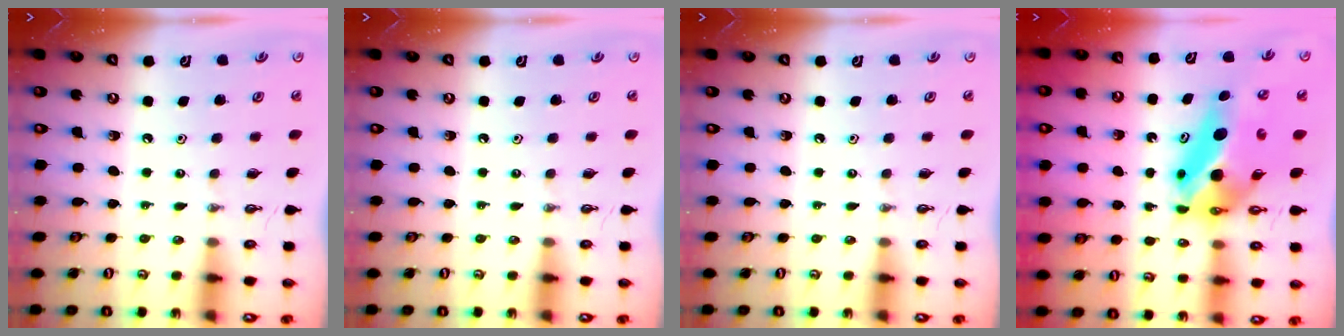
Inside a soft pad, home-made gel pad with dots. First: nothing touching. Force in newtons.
{"total": 0.0}
{"total": 0.0}
{"total": 10.0, "press": 9.7, "slide": 2.3}